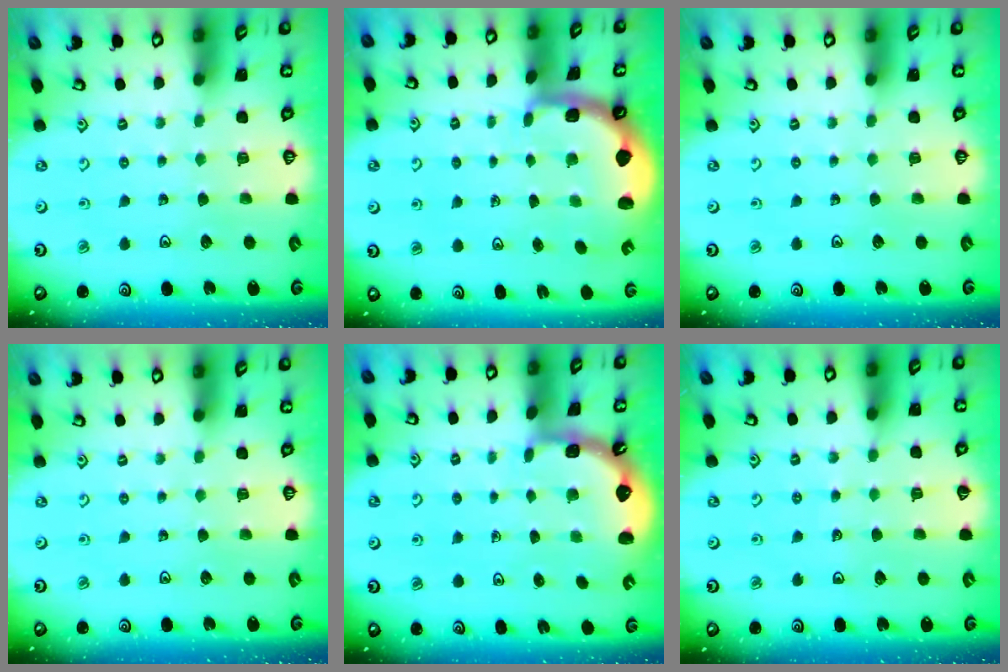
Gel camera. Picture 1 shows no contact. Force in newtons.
{"total": 2.4, "press": 2.1, "slide": 1.2}
{"total": 0.0}
{"total": 0.0}
{"total": 1.4, "press": 1.3, "slide": 0.1}
{"total": 3.9, "press": 3.9, "slide": 0.3}